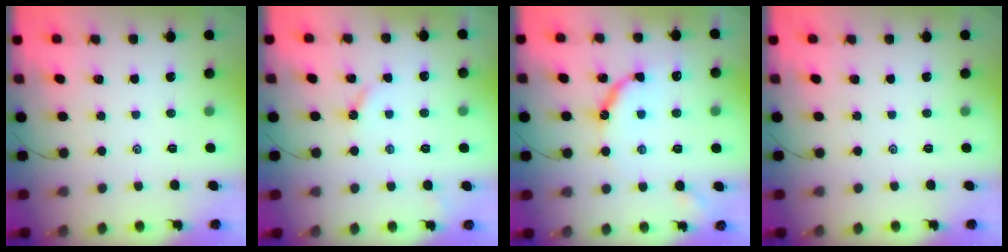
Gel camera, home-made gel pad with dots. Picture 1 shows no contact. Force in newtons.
{"total": 2.8, "press": 2.8, "slide": 0.2}
{"total": 10.8, "press": 10.8, "slide": 1.1}
{"total": 0.0}